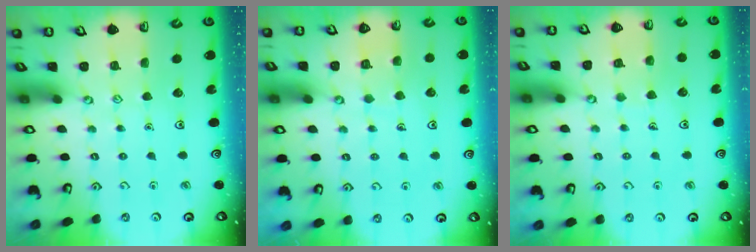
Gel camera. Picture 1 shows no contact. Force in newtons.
{"total": 6.5, "press": 6.5, "slide": 0.4}
{"total": 4.5, "press": 4.5, "slide": 0.3}